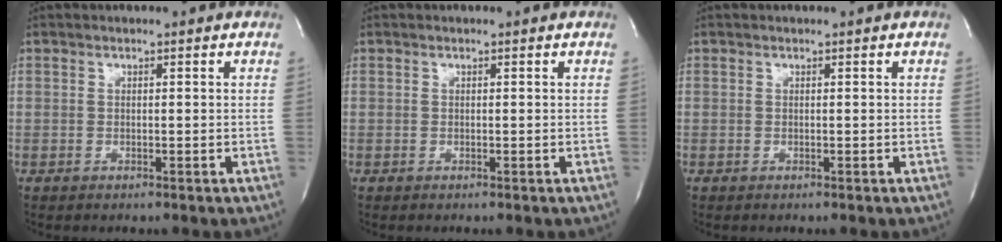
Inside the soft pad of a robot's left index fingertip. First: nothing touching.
{"total": 0.0}
{"total": 0.0}